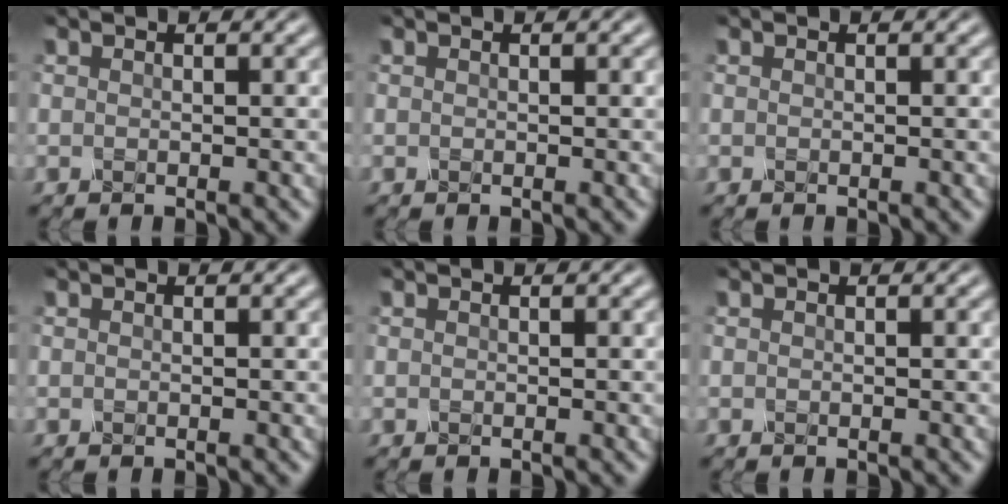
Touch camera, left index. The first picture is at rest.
{"total": 0.0}
{"total": 0.0}
{"total": 0.0}
{"total": 0.0}
{"total": 0.0}